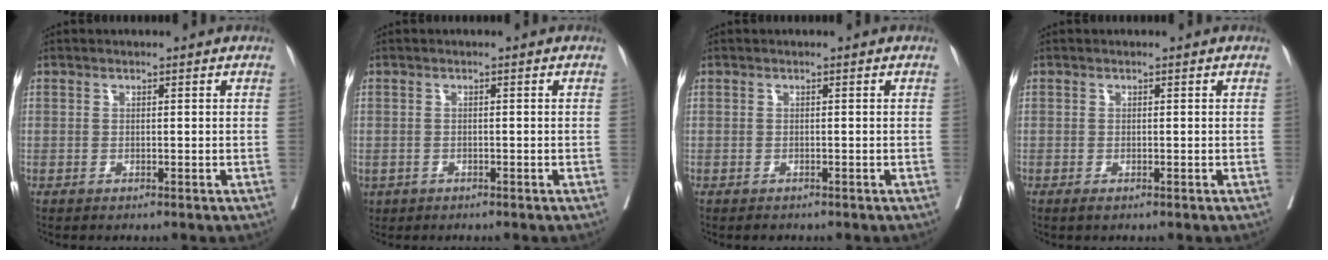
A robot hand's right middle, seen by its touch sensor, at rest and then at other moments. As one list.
[{"total": 2.7, "force": [-1.6, 1.9, 1.1], "torque": [-0.028, -0.002, -0.022]}, {"total": 0.9, "force": [-0.7, 0.4, 0.3], "torque": [-0.006, -0.001, -0.010]}, {"total": 0.8, "force": [-0.5, 0.2, 0.5], "torque": [-0.007, -0.002, -0.007]}]